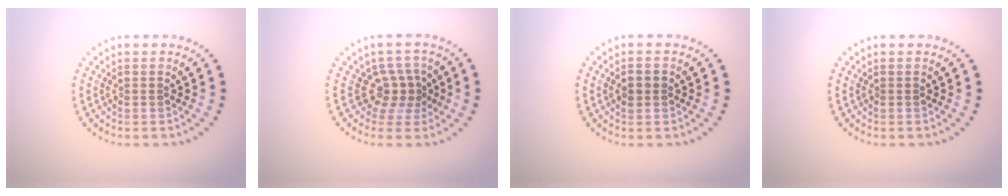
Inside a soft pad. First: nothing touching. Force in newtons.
{"total": 2.6, "press": 1.9, "slide": 1.8}
{"total": 1.5, "press": 1.5, "slide": 0.1}
{"total": 0.0}